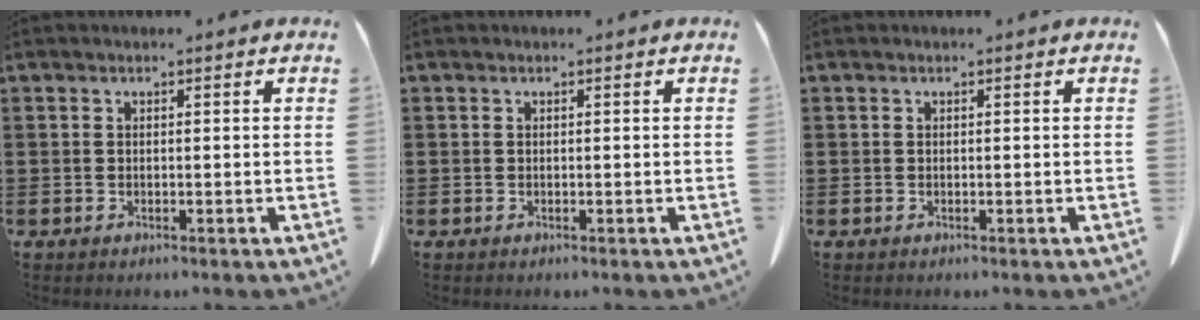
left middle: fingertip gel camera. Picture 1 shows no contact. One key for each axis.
{"total": 0.0}
{"total": 0.0}